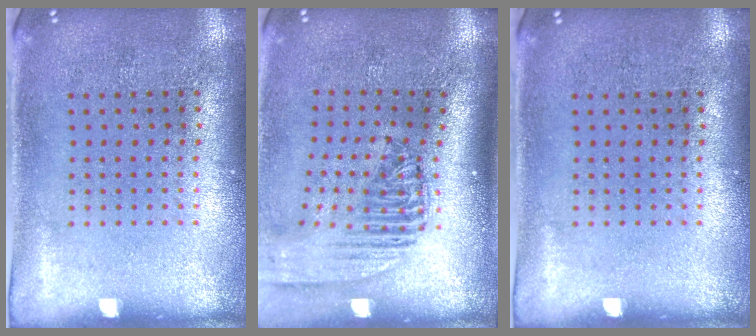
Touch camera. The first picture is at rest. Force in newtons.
{"total": 2.4, "press": 1.8, "slide": 1.5}
{"total": 0.0}